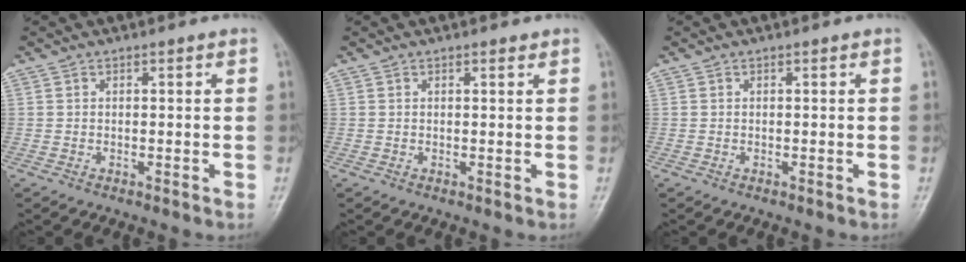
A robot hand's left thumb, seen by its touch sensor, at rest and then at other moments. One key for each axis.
{"total": 0.8, "fx": 0.6, "fy": 0.3, "fz": 0.4, "tx": -0.008, "ty": -0.003, "tz": 0.007}
{"total": 0.0}